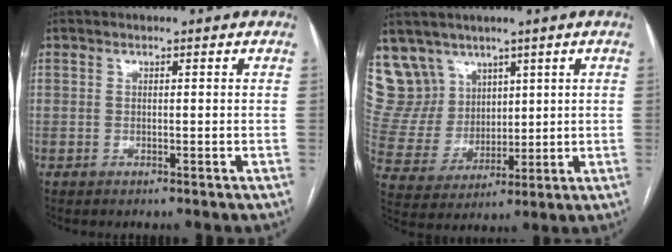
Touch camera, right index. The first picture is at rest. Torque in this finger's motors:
{"motor_torque": [-0.44, 0.63, 0.01, -0.01]}